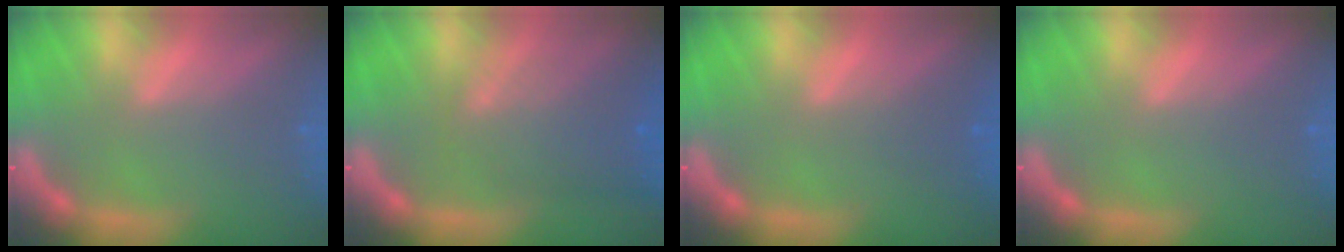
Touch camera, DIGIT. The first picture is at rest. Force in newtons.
{"total": 5.6}
{"total": 1.5}
{"total": 0.0}